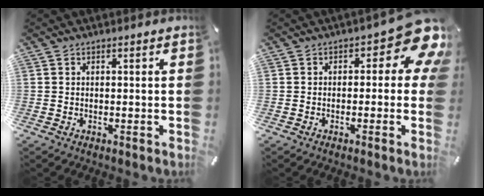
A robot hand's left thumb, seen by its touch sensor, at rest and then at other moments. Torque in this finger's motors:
{"motor_torque": [0.83, 0.83, 0.39, -0.06, 0.09]}